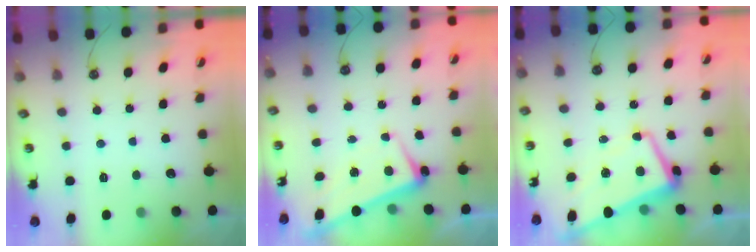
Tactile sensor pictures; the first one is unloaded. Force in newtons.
{"total": 2.2, "press": 2.1, "slide": 0.8}
{"total": 2.6, "press": 2.4, "slide": 1.1}